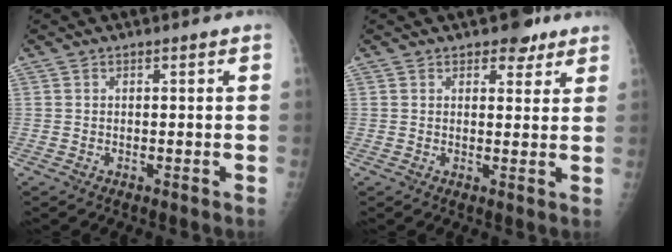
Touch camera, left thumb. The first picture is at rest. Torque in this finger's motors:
{"motor_torque": [0.67, 0.54, 0.18, -0.42, 0.06]}